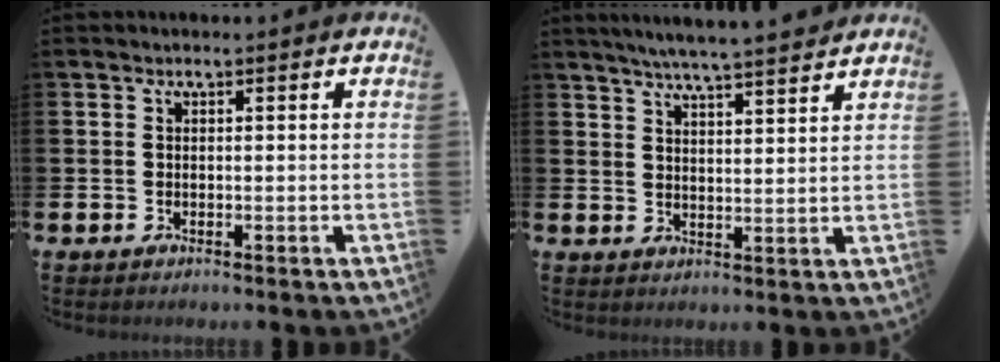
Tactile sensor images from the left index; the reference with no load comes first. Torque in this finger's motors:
{"motor_torque": [-0.05, -0.43, 0.78, 0.12]}